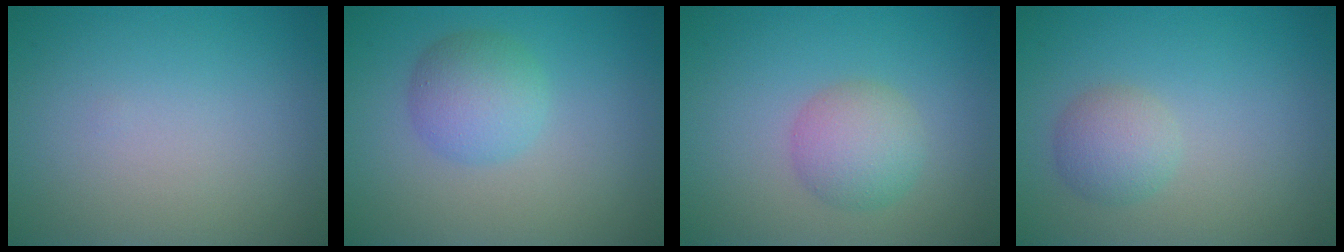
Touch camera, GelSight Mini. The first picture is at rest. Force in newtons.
{"total": 3.5, "press": 3.5, "slide": 0.1}
{"total": 3.3, "press": 3.3, "slide": 0.0}
{"total": 2.4, "press": 2.4, "slide": 0.0}